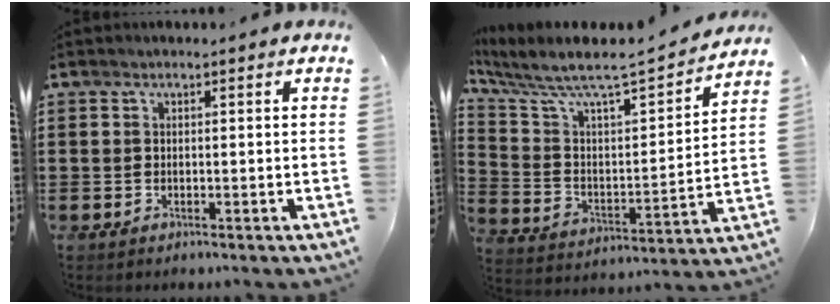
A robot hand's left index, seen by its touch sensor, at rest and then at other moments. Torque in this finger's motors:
{"motor_torque": [1.15, -0.99, 0.69, 0.19]}